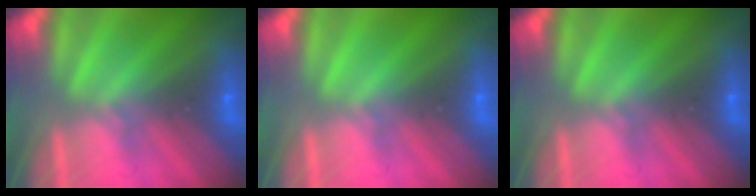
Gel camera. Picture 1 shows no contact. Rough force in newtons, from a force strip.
{"total": 0.0}
{"total": 0.0}